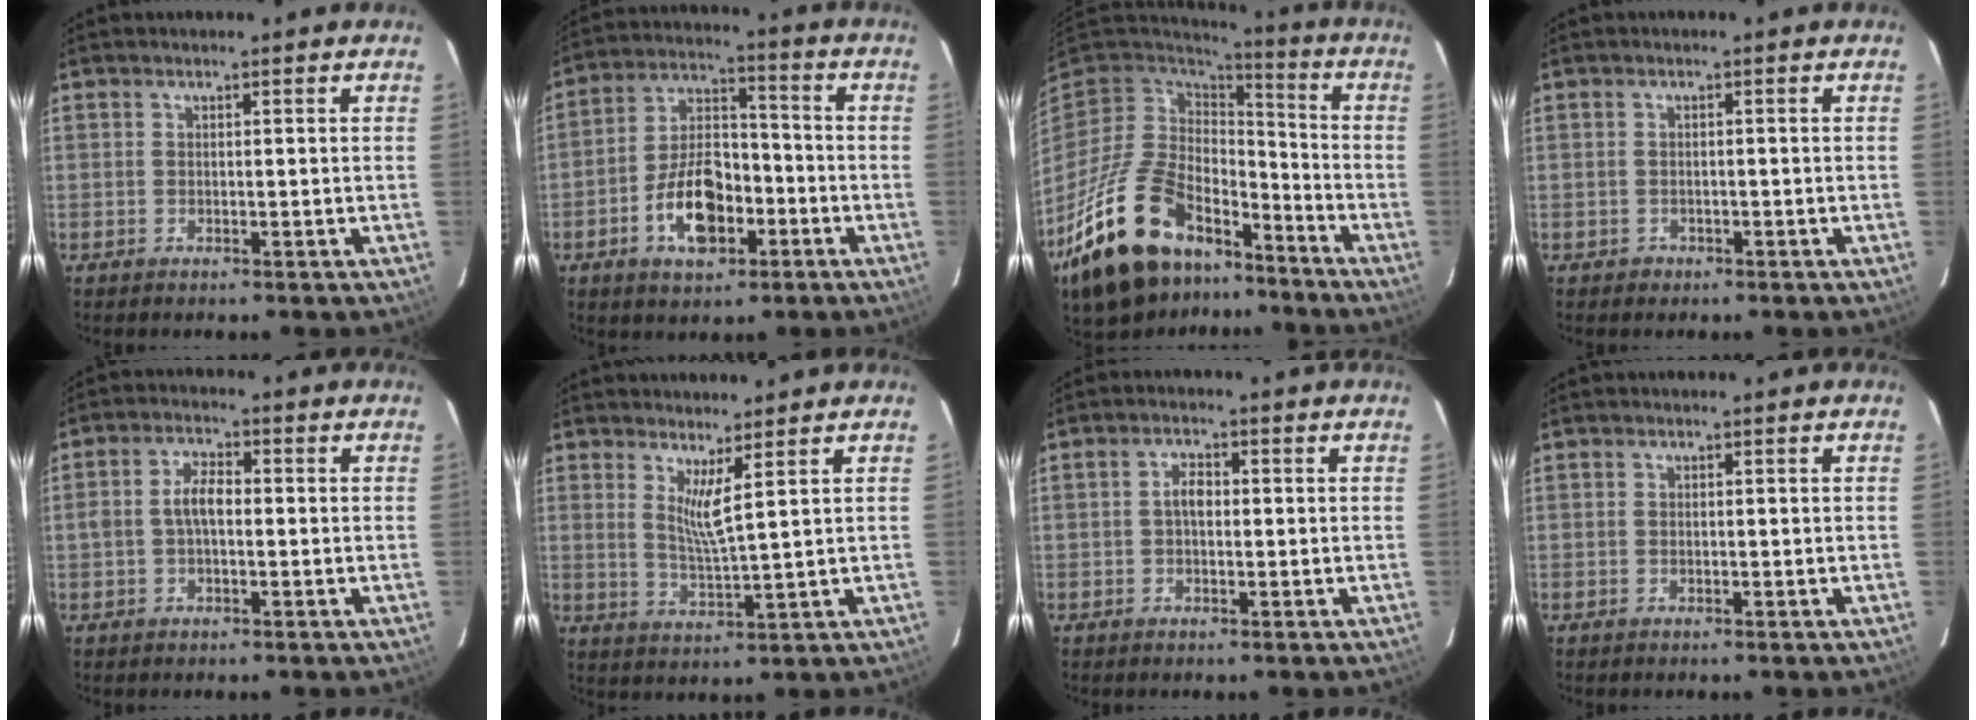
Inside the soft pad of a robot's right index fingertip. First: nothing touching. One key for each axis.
{"total": 12.4, "fx": -5.1, "fy": 7.0, "fz": 8.9, "tx": -0.172, "ty": 0.020, "tz": -0.080}
{"total": 23.8, "fx": -15.2, "fy": 13.1, "fz": 12.9, "tx": -0.266, "ty": -0.007, "tz": -0.238}
{"total": 1.3, "fx": -0.7, "fy": 1.1, "fz": 0.1, "tx": 0.001, "ty": 0.003, "tz": -0.006}
{"total": 4.6, "fx": -0.4, "fy": 2.4, "fz": 3.9, "tx": -0.077, "ty": 0.013, "tz": -0.005}
{"total": 4.6, "fx": 2.8, "fy": -0.5, "fz": 3.6, "tx": -0.068, "ty": -0.016, "tz": 0.047}
{"total": 2.5, "fx": 0.0, "fy": 1.5, "fz": 2.0, "tx": -0.037, "ty": 0.009, "tz": -0.001}
{"total": 0.0}